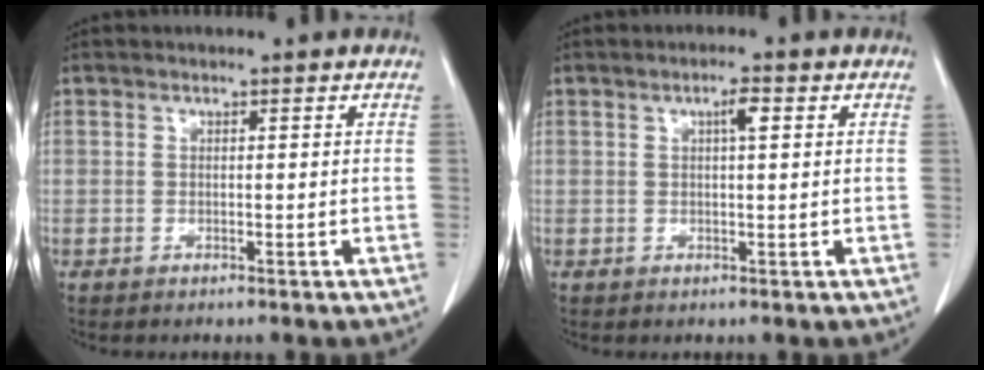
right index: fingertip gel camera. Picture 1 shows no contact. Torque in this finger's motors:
{"motor_torque": [0.15, 0.00, 0.00, 0.01]}